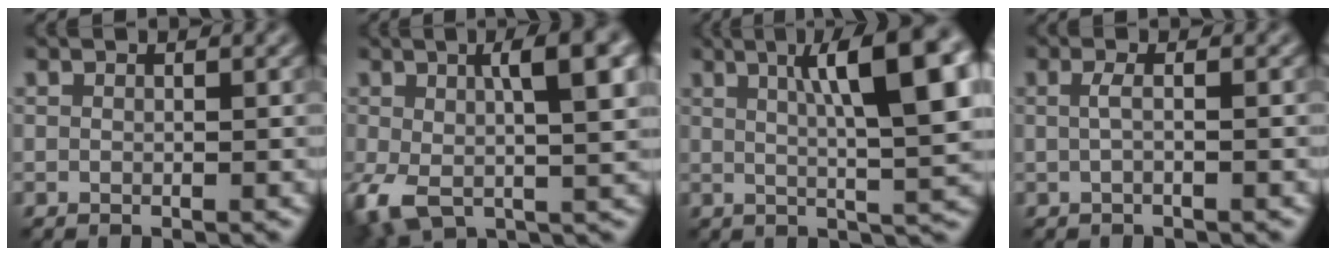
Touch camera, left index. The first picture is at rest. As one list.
[{"total": 9.4, "force": [0.7, 4.0, 8.5], "torque": [-0.160, -0.006, 0.011]}, {"total": 11.4, "force": [3.4, 2.8, 10.6], "torque": [-0.133, 0.013, 0.051]}, {"total": 1.3, "force": [0.0, 0.3, 1.2], "torque": [-0.025, 0.001, -0.003]}]